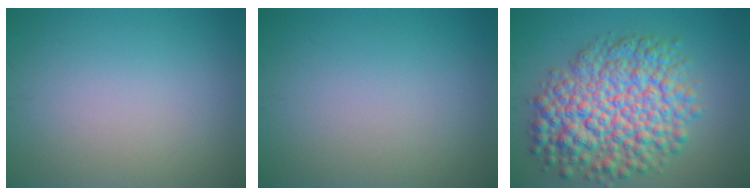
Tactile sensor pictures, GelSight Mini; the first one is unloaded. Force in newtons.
{"total": 0.0}
{"total": 10.2, "press": 10.2, "slide": 0.3}